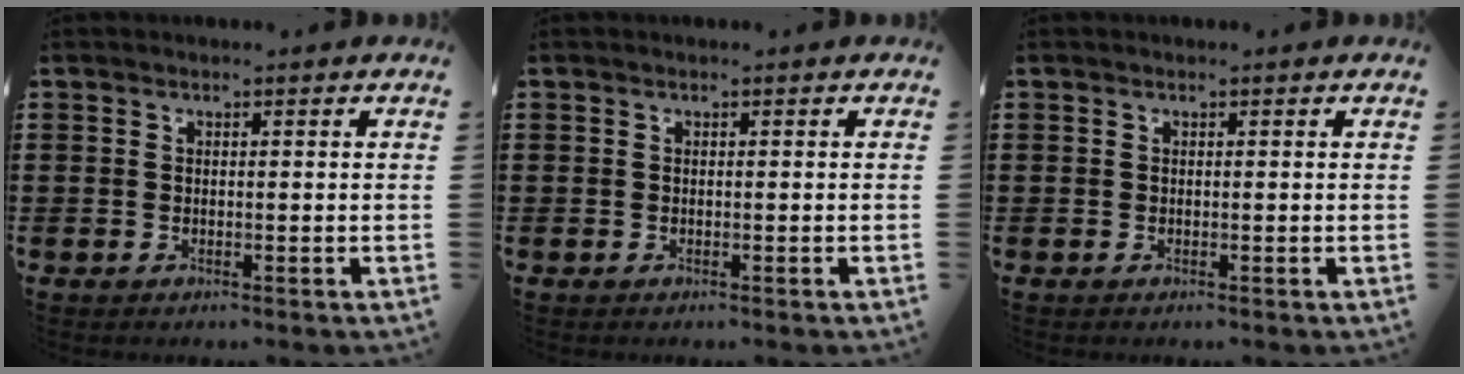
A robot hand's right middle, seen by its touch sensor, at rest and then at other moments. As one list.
[{"total": 0.0}, {"total": 0.0}]